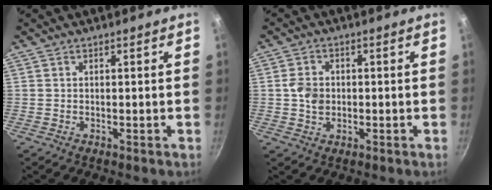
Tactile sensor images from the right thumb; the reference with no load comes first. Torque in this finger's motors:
{"motor_torque": [0.31, 0.81, -0.21, 0.16, 0.12]}